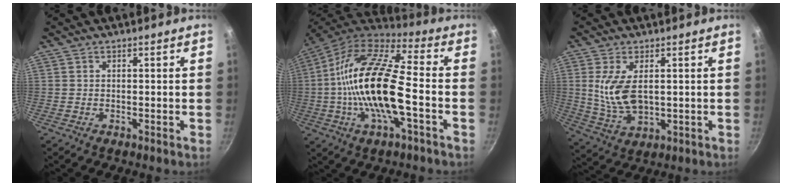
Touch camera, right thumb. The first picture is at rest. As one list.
[{"total": 21.0, "force": [-2.9, 7.2, 19.5], "torque": [-0.374, 0.033, -0.072]}, {"total": 9.3, "force": [1.5, 4.9, 7.8], "torque": [-0.148, -0.018, 0.039]}]